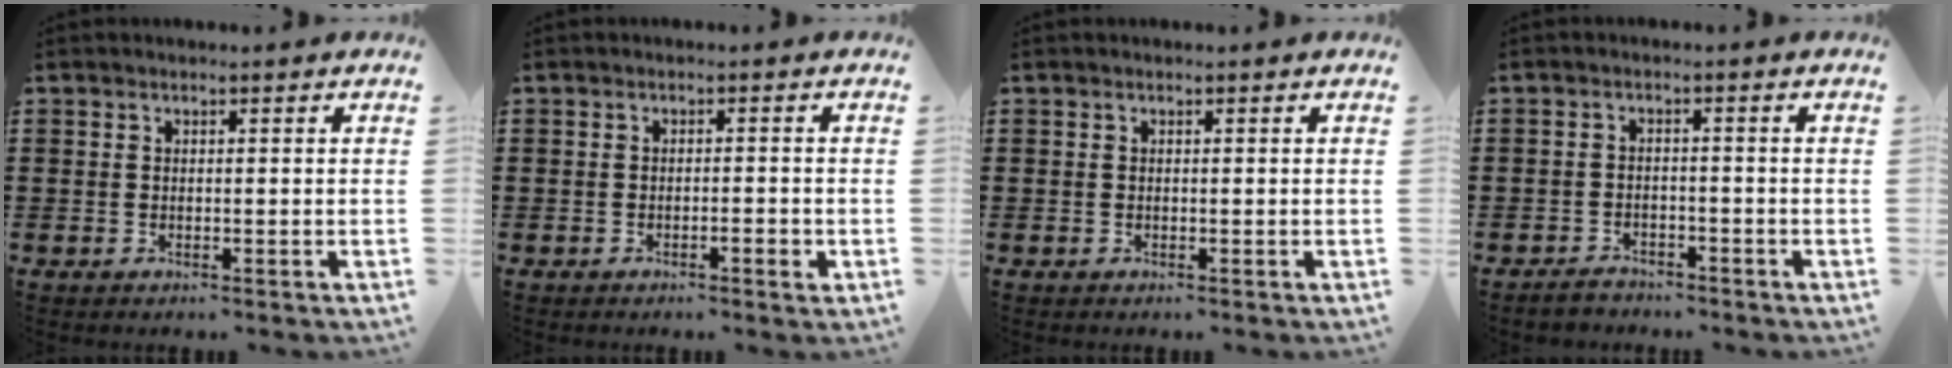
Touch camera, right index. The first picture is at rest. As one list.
[{"total": 1.9, "force": [-1.0, 0.2, 1.6], "torque": [-0.026, -0.003, -0.017]}, {"total": 0.0}, {"total": 1.9, "force": [-1.8, 0.5, 0.1], "torque": [-0.008, 0.003, -0.039]}]